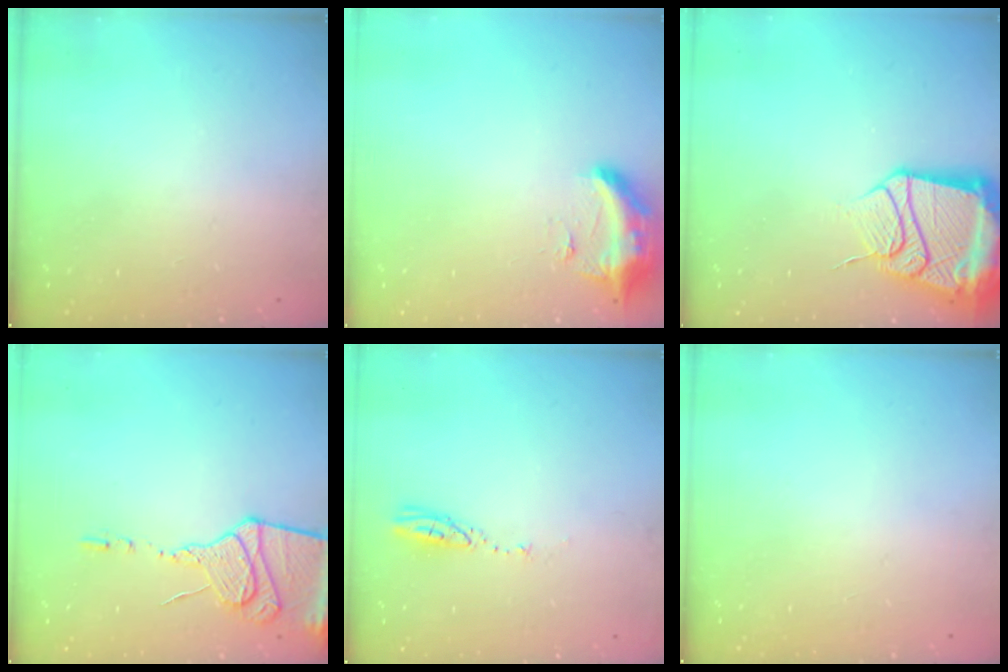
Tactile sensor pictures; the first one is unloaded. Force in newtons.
{"total": 9.5, "press": 9.4, "slide": 1.2}
{"total": 20.6, "press": 20.5, "slide": 2.3}
{"total": 13.7, "press": 13.7, "slide": 1.2}
{"total": 3.5, "press": 3.5, "slide": 0.3}
{"total": 0.0}